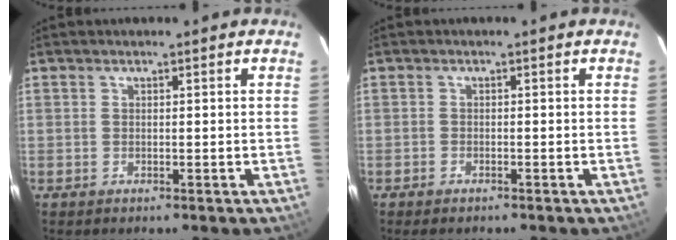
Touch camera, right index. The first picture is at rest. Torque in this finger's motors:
{"motor_torque": [-0.01, 0.06, 0.09, 0.01]}